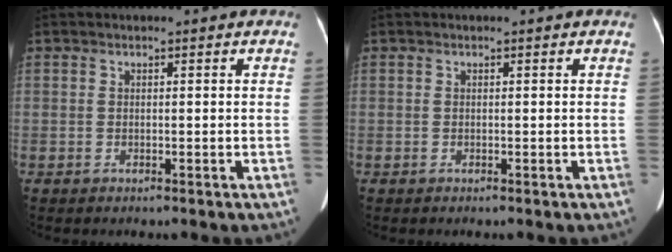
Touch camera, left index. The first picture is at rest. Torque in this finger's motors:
{"motor_torque": [-0.01, 0.01, 0.00, 0.00]}